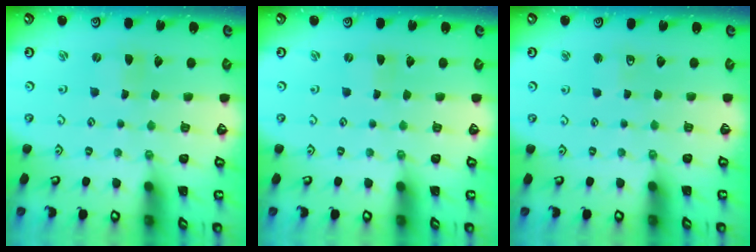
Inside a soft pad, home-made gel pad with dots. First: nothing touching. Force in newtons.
{"total": 0.0}
{"total": 3.5, "press": 3.4, "slide": 0.6}